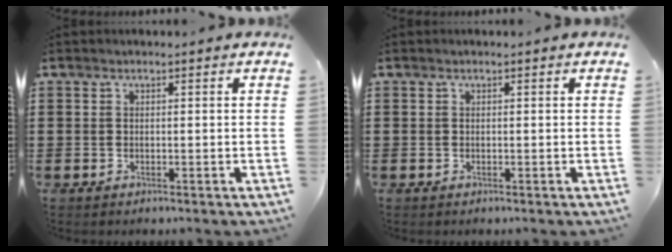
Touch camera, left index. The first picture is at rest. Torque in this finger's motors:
{"motor_torque": [0.00, 0.00, 0.00, 0.00]}